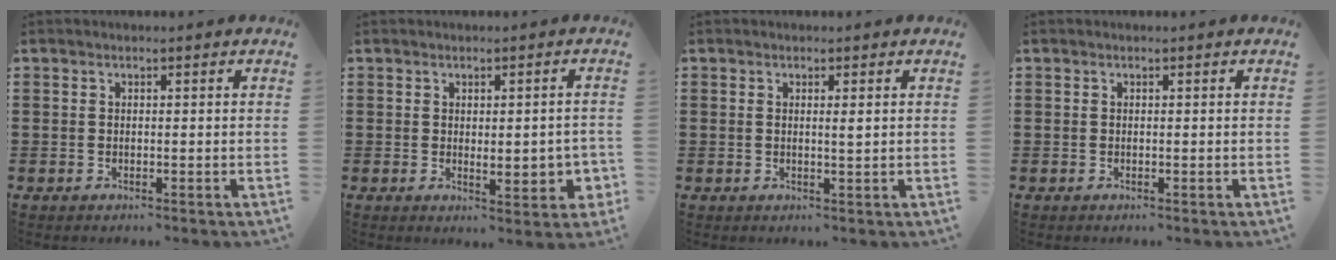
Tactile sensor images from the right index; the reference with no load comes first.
{"total": 3.3, "force": [0.2, 1.4, 3.0], "torque": [-0.041, 0.001, 0.001]}
{"total": 1.2, "force": [0.4, 0.0, 1.2], "torque": [-0.024, 0.000, 0.006]}
{"total": 0.0}